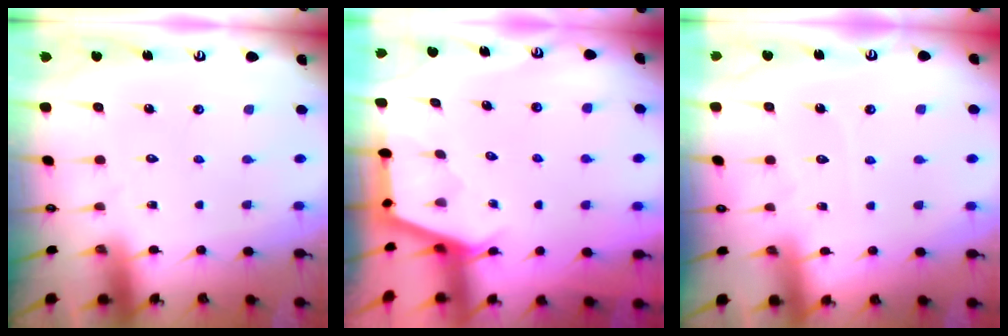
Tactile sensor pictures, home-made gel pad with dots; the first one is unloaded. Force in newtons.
{"total": 2.9, "press": 2.9, "slide": 0.3}
{"total": 3.0, "press": 3.0, "slide": 0.3}